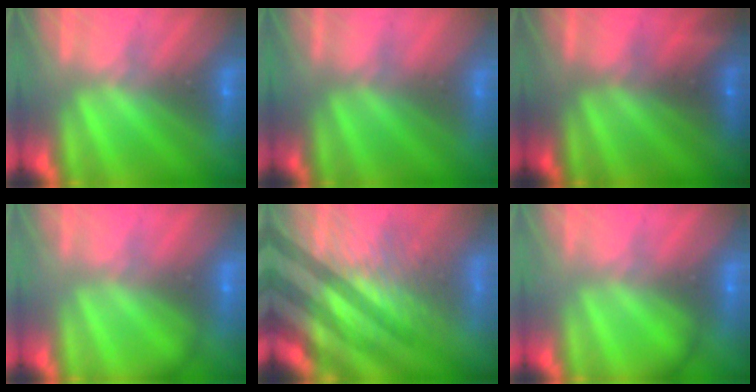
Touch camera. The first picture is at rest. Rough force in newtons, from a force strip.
{"total": 2.5}
{"total": 2.4}
{"total": 2.2}
{"total": 7.0}
{"total": 2.1}